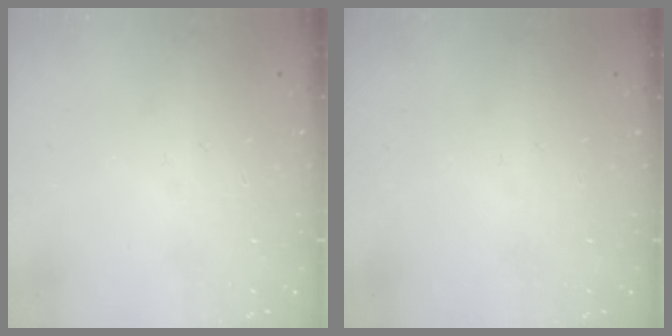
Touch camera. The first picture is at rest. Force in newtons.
{"total": 0.0}